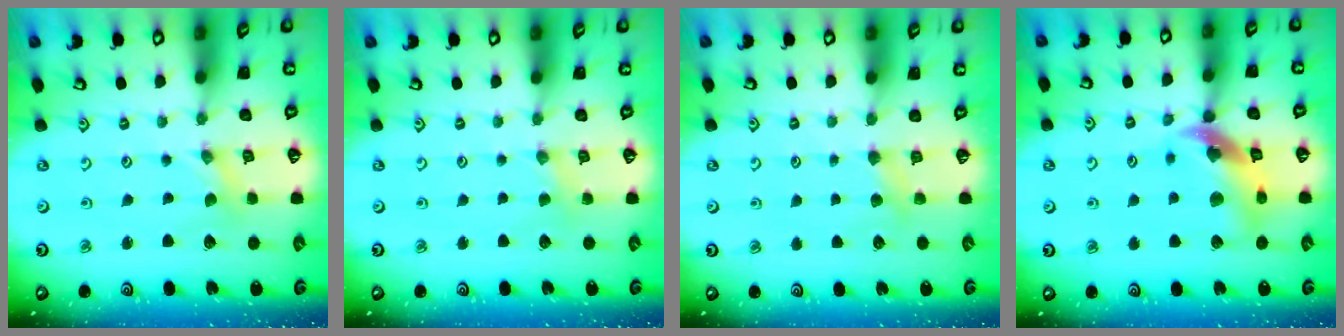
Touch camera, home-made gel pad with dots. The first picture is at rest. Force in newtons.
{"total": 2.5, "press": 2.5, "slide": 0.3}
{"total": 3.4, "press": 3.3, "slide": 0.6}
{"total": 13.1, "press": 13.0, "slide": 1.8}